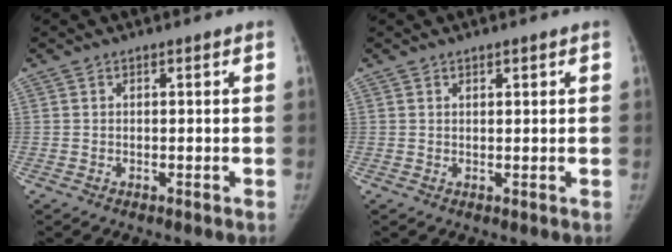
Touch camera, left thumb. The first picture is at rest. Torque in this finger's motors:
{"motor_torque": [-0.22, -0.10, 0.13, 0.29, -0.03]}